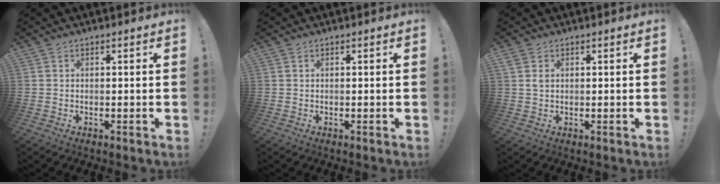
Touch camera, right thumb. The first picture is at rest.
{"total": 0.0}
{"total": 1.8, "force": [0.8, 1.3, 1.0], "torque": [-0.018, -0.001, 0.014]}